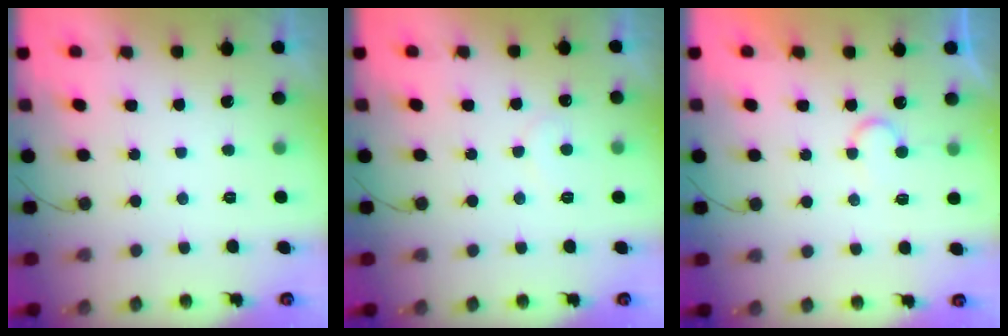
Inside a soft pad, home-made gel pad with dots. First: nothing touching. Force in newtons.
{"total": 4.3, "press": 4.3, "slide": 0.2}
{"total": 7.0, "press": 6.9, "slide": 0.6}